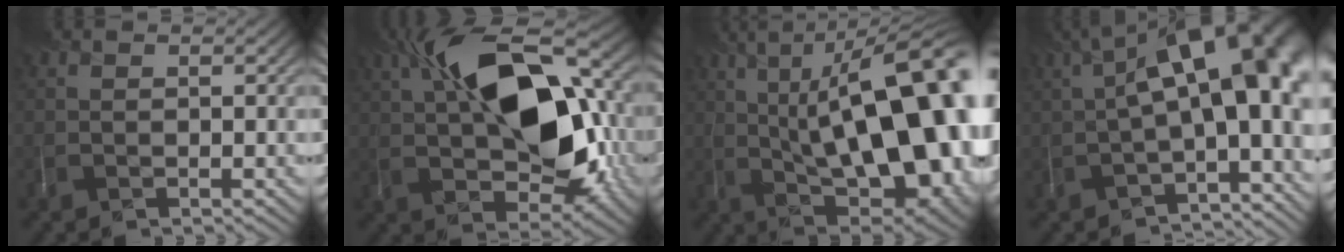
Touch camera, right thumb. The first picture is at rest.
{"total": 16.7, "force": [2.2, 9.0, 13.9], "torque": [-0.210, 0.024, 0.024]}
{"total": 21.4, "force": [1.4, 9.4, 19.2], "torque": [-0.247, 0.034, 0.017]}
{"total": 16.4, "force": [0.5, 7.0, 14.8], "torque": [-0.198, 0.020, 0.025]}